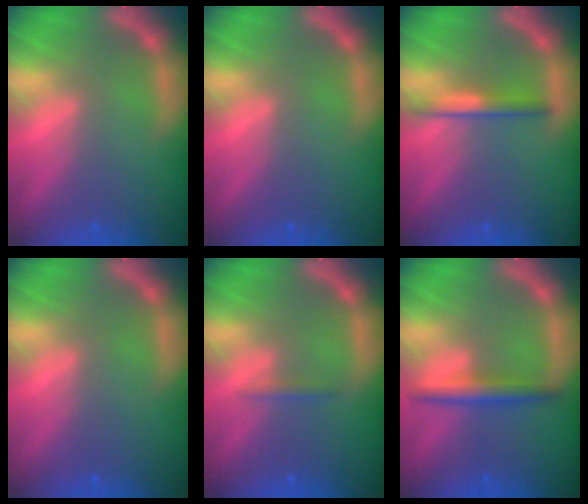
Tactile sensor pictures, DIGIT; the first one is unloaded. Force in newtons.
{"total": 0.0}
{"total": 2.4}
{"total": 0.0}
{"total": 0.9}
{"total": 3.0}